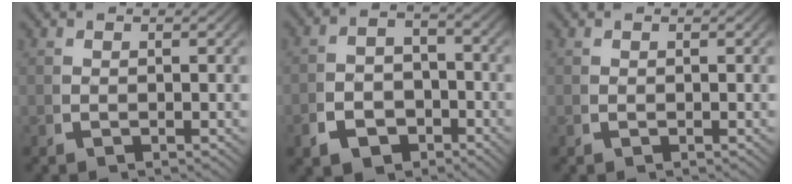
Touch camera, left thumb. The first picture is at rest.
{"total": 5.6, "force": [-2.2, 4.2, 3.0], "torque": [-0.052, -0.021, -0.031]}
{"total": 0.0}